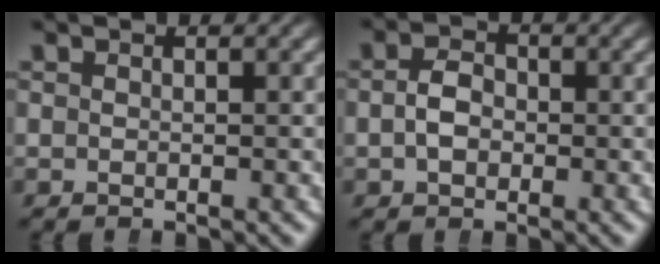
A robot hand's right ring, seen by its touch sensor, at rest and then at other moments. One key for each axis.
{"total": 2.6, "fx": -0.5, "fy": 2.0, "fz": 1.6, "tx": -0.034, "ty": -0.005, "tz": -0.006}